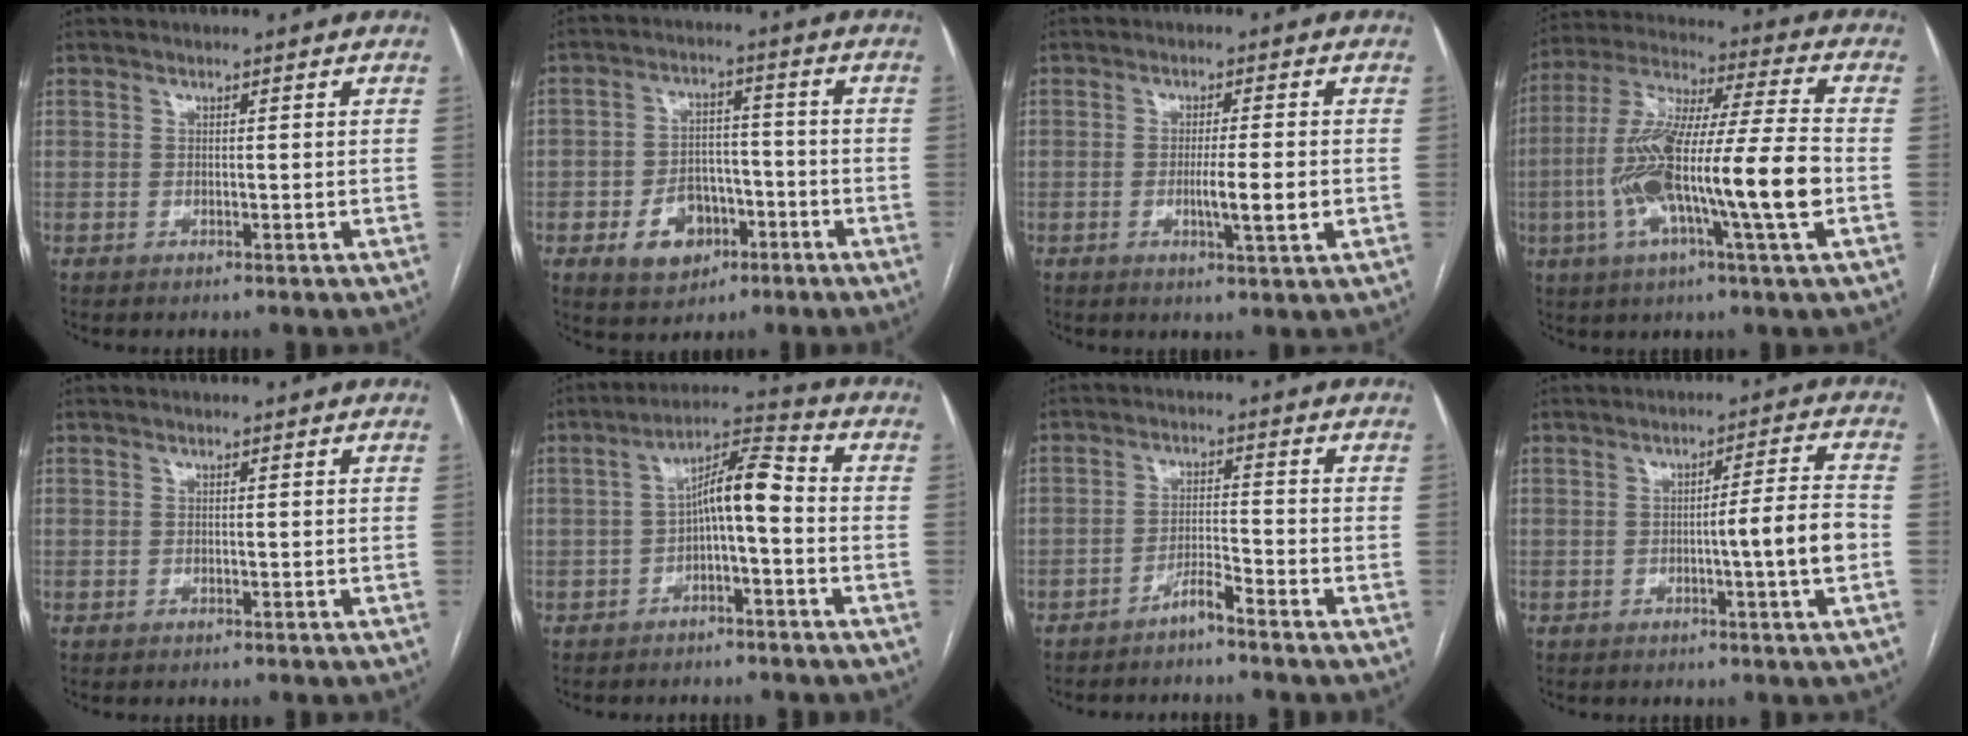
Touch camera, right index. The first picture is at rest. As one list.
[{"total": 8.0, "force": [-3.4, 5.8, 4.3], "torque": [-0.075, 0.014, -0.048]}, {"total": 5.5, "force": [-1.1, 0.0, 5.3], "torque": [-0.090, -0.009, -0.017]}, {"total": 19.8, "force": [-4.2, 0.8, 19.4], "torque": [-0.366, -0.001, -0.078]}, {"total": 0.0}, {"total": 7.6, "force": [-1.2, 1.5, 7.4], "torque": [-0.128, 0.032, -0.023]}, {"total": 3.1, "force": [-2.7, -0.3, 1.4], "torque": [-0.024, -0.004, -0.052]}, {"total": 6.7, "force": [-1.6, -0.8, 6.5], "torque": [-0.089, 0.004, -0.024]}]